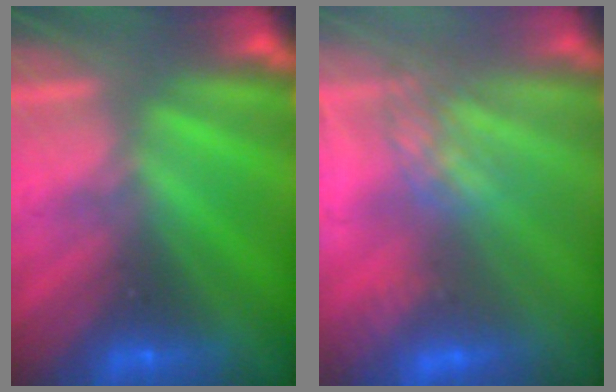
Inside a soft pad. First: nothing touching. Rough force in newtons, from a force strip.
{"total": 3.9}